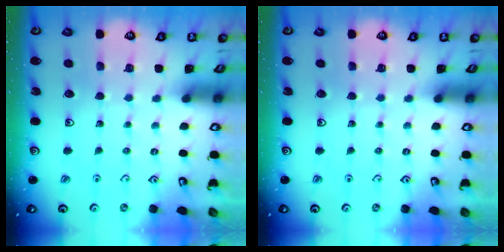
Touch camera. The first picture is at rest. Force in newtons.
{"total": 0.0}